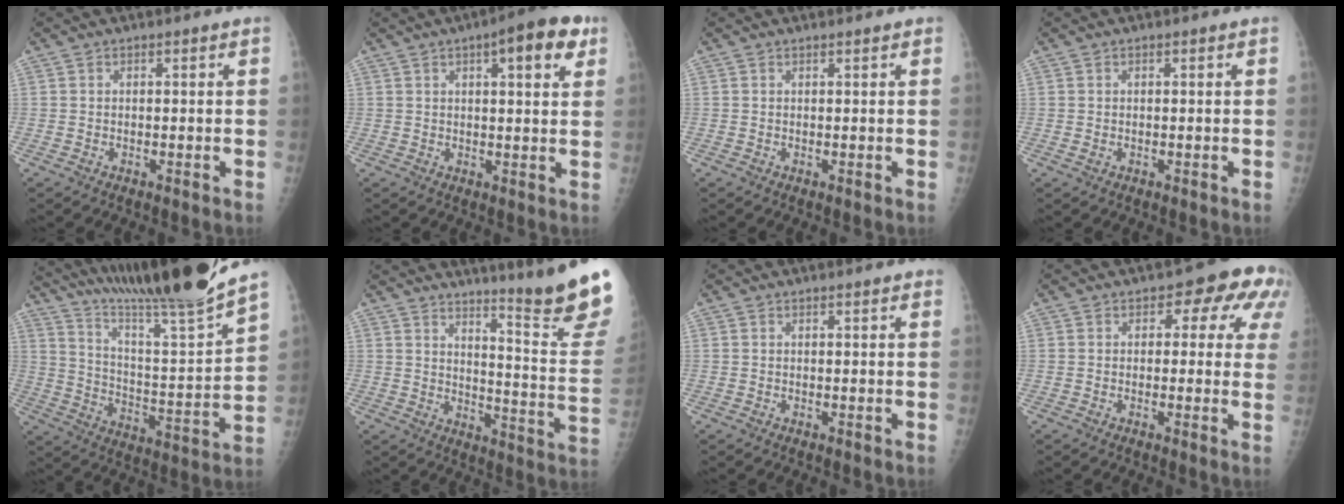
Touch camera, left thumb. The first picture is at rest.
{"total": 10.2, "force": [4.6, 3.4, 8.5], "torque": [-0.092, -0.001, 0.054]}
{"total": 0.5, "force": [0.4, 0.1, 0.3], "torque": [-0.006, -0.001, 0.004]}
{"total": 0.6, "force": [-0.1, 0.5, 0.4], "torque": [-0.010, 0.005, -0.001]}
{"total": 23.7, "force": [20.3, -0.8, 12.0], "torque": [-0.180, -0.120, 0.325]}
{"total": 20.1, "force": [16.3, -0.4, 11.7], "torque": [-0.134, -0.165, 0.210]}
{"total": 1.5, "force": [1.2, 0.2, 0.8], "torque": [-0.006, 0.002, 0.014]}
{"total": 9.0, "force": [3.2, 5.3, 6.5], "torque": [-0.015, 0.002, 0.024]}